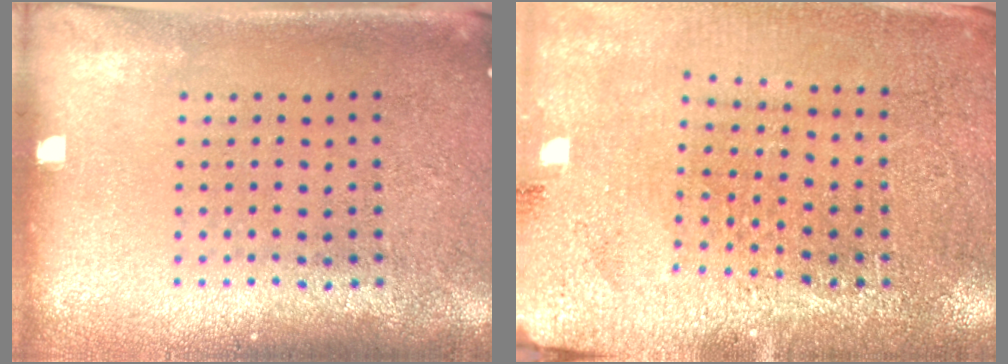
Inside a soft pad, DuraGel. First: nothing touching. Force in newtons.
{"total": 2.8, "press": 2.8, "slide": 0.1}